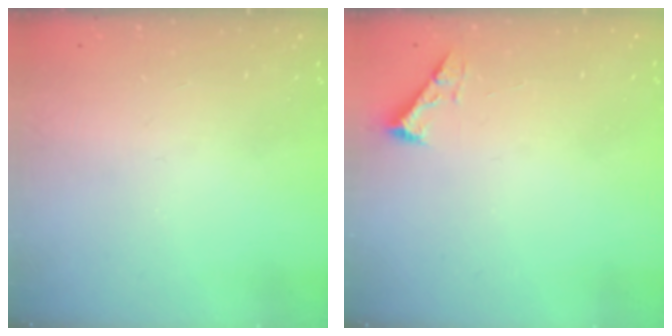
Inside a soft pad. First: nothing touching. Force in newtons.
{"total": 2.5, "press": 2.5, "slide": 0.3}